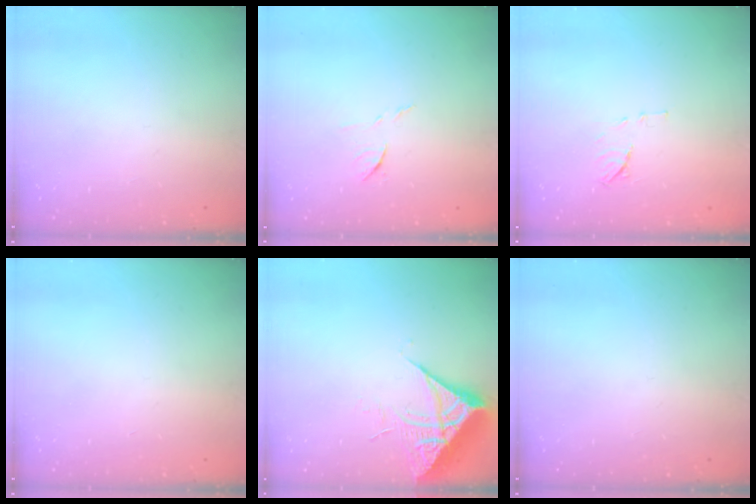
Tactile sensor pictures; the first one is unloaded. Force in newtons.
{"total": 6.7, "press": 6.7, "slide": 0.5}
{"total": 6.9, "press": 6.9, "slide": 0.7}
{"total": 0.0}
{"total": 7.2, "press": 7.2, "slide": 0.8}
{"total": 0.0}